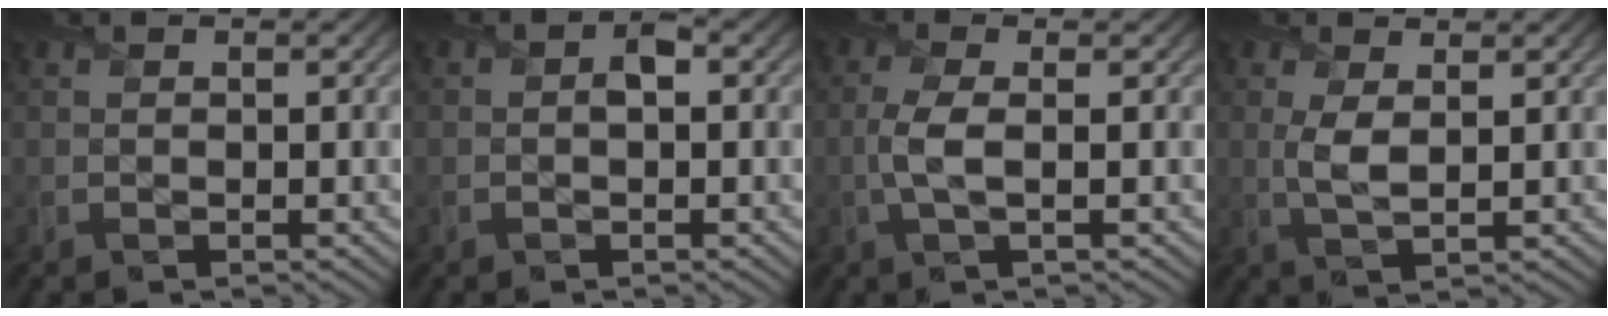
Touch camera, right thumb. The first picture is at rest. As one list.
[{"total": 1.4, "force": [-0.1, 0.8, 1.1], "torque": [-0.017, 0.006, -0.007]}, {"total": 3.3, "force": [-0.2, 0.8, 3.2], "torque": [-0.079, 0.004, -0.011]}, {"total": 3.4, "force": [0.8, 1.4, 3.0], "torque": [-0.076, 0.000, 0.017]}]